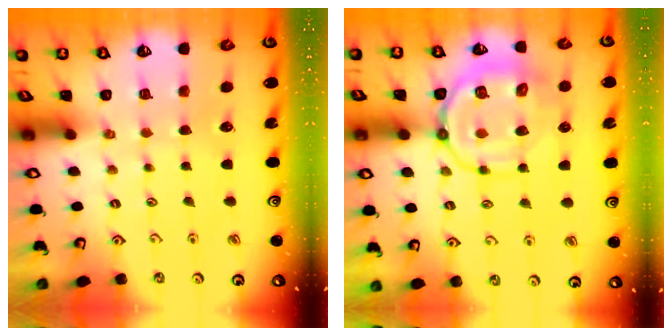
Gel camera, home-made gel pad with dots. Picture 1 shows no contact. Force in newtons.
{"total": 13.7, "press": 13.5, "slide": 1.7}